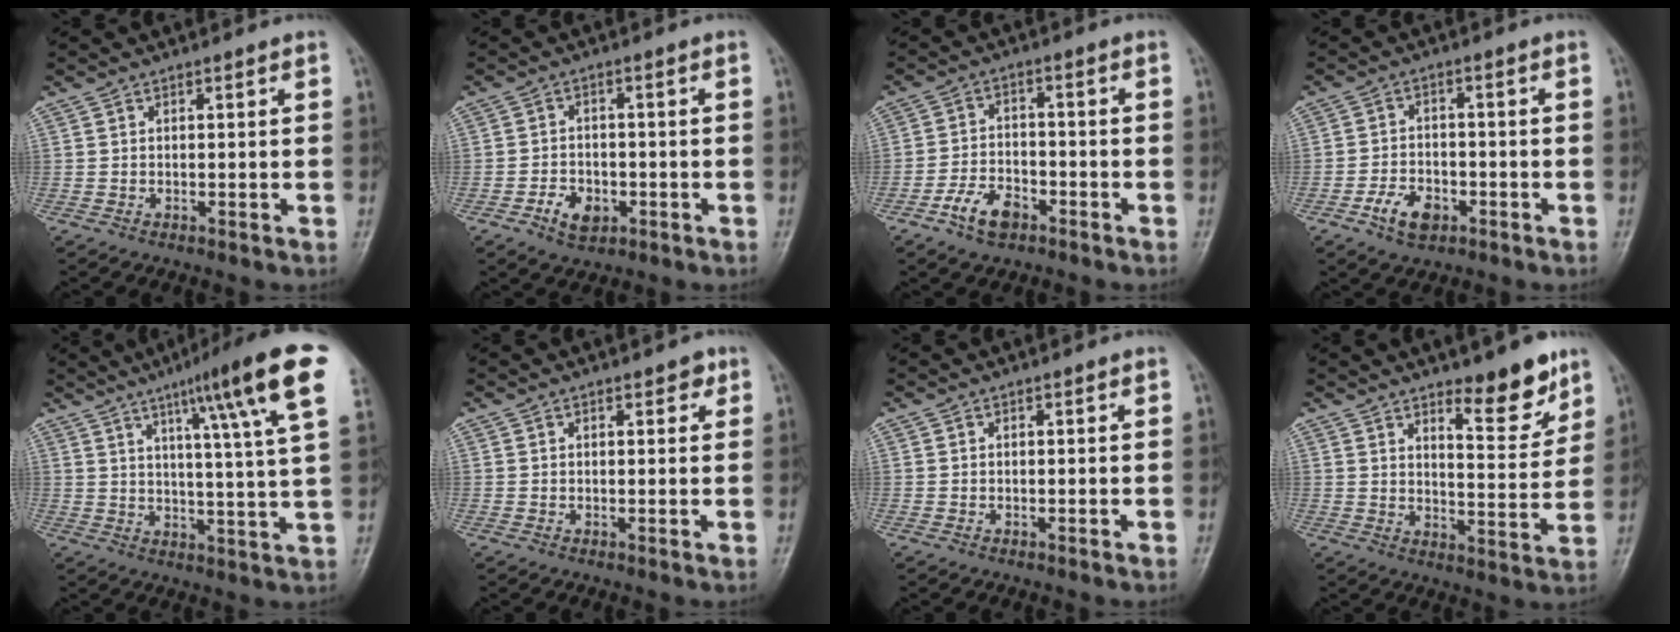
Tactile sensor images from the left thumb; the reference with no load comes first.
{"total": 5.0, "force": [-2.1, 3.5, 2.8], "torque": [-0.039, 0.012, -0.033]}
{"total": 6.5, "force": [-3.9, 3.7, 3.7], "torque": [-0.061, 0.023, -0.071]}
{"total": 6.0, "force": [-3.0, 3.8, 3.6], "torque": [-0.055, 0.017, -0.053]}
{"total": 17.2, "force": [8.6, 1.2, 14.9], "torque": [-0.209, -0.023, 0.112]}
{"total": 2.0, "force": [1.1, 1.1, 1.3], "torque": [-0.005, -0.002, 0.012]}
{"total": 0.0}
{"total": 9.8, "force": [6.8, 2.9, 6.5], "torque": [-0.068, -0.055, 0.104]}